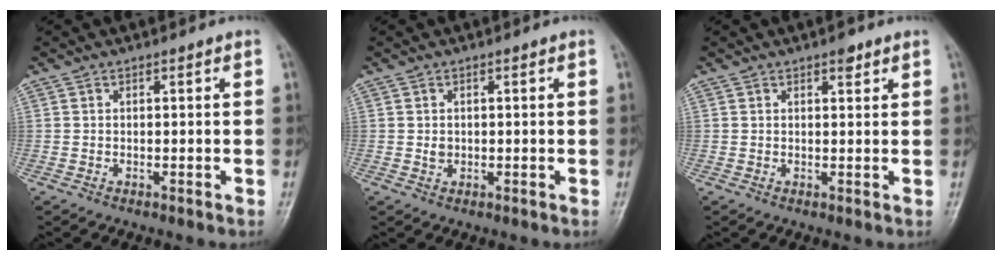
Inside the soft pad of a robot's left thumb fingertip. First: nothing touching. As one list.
[{"total": 1.2, "force": [0.2, 1.1, 0.6], "torque": [-0.007, 0.000, 0.005]}, {"total": 2.0, "force": [1.3, 0.9, 1.1], "torque": [-0.007, -0.006, 0.017]}]